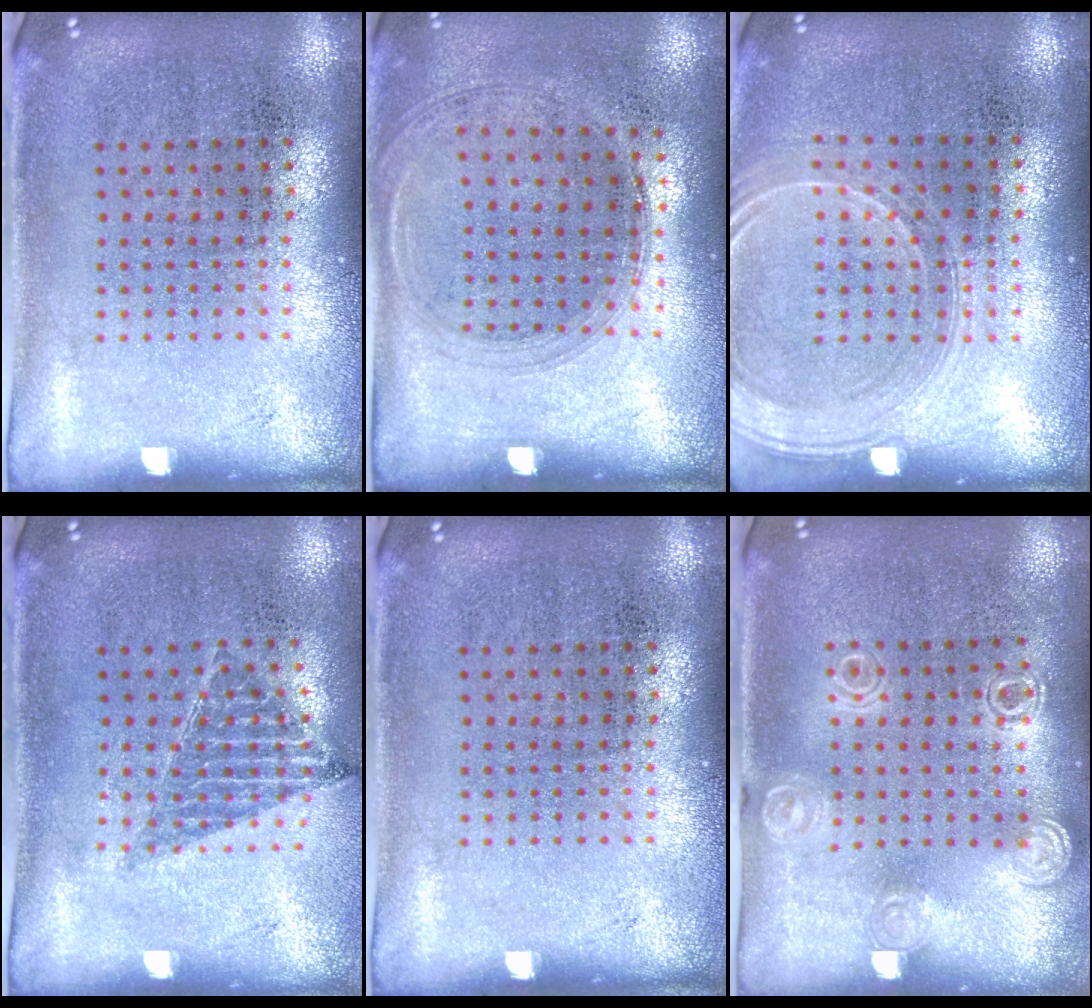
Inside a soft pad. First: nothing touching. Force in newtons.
{"total": 1.4, "press": 1.2, "slide": 0.6}
{"total": 1.5, "press": 1.5, "slide": 0.4}
{"total": 0.8, "press": 0.8, "slide": 0.1}
{"total": 0.0}
{"total": 1.3, "press": 1.2, "slide": 0.3}